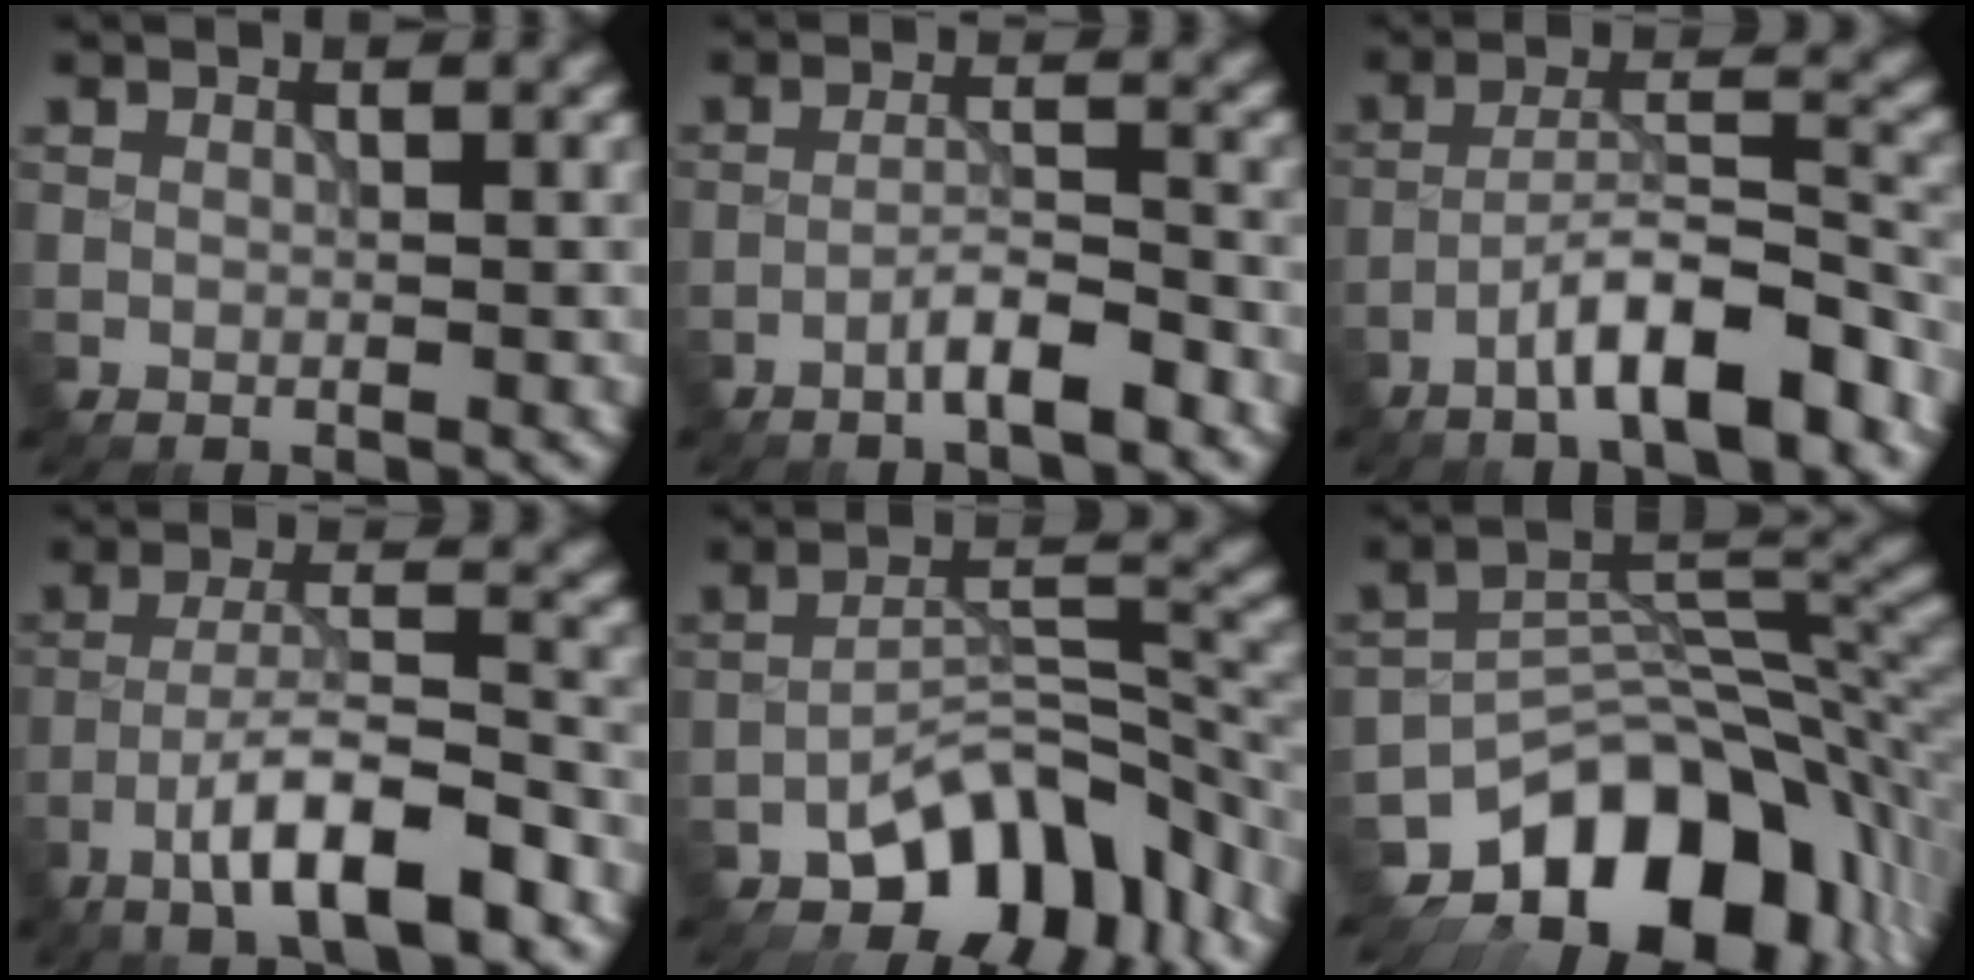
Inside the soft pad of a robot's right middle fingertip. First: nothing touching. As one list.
[{"total": 3.5, "force": [-2.3, 0.5, 2.6], "torque": [-0.043, 0.012, -0.045]}, {"total": 7.3, "force": [-4.6, 1.4, 5.5], "torque": [-0.088, 0.017, -0.077]}, {"total": 8.5, "force": [-4.8, 1.9, 6.7], "torque": [-0.109, 0.013, -0.084]}, {"total": 7.9, "force": [-5.2, 3.6, 4.7], "torque": [-0.061, 0.010, -0.099]}, {"total": 12.0, "force": [-7.2, 6.7, 7.0], "torque": [-0.097, -0.006, -0.125]}]